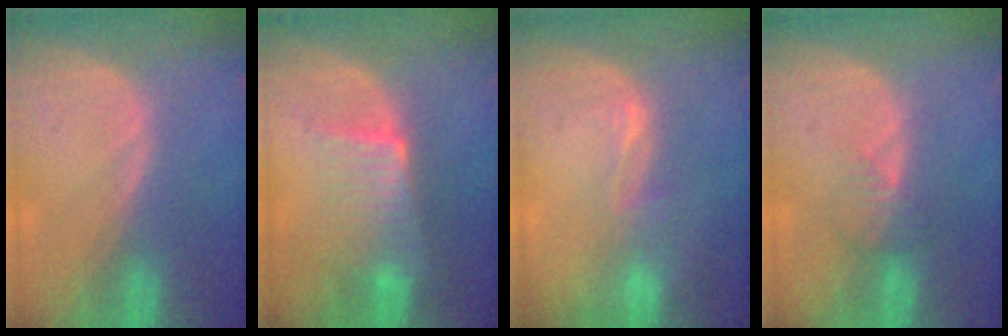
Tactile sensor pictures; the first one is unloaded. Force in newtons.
{"total": 6.5, "press": 5.6, "slide": 3.2}
{"total": 2.6, "press": 2.0, "slide": 1.6}
{"total": 2.4, "press": 2.4, "slide": 0.1}